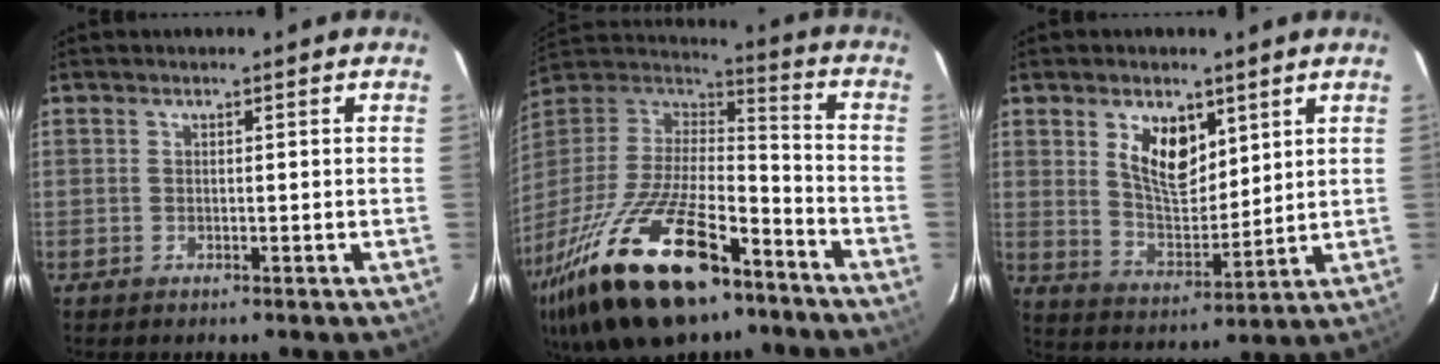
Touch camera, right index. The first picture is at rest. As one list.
[{"total": 32.4, "force": [-20.1, 13.0, 21.8], "torque": [-0.440, -0.042, -0.328]}, {"total": 9.7, "force": [4.5, 5.2, 6.8], "torque": [-0.118, 0.005, 0.093]}]